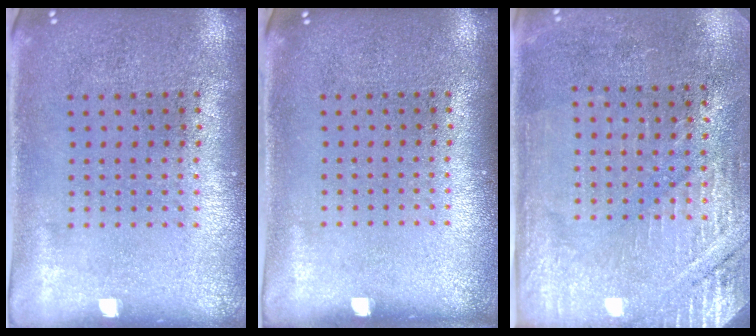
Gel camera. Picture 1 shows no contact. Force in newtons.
{"total": 0.0}
{"total": 2.8, "press": 2.7, "slide": 0.8}